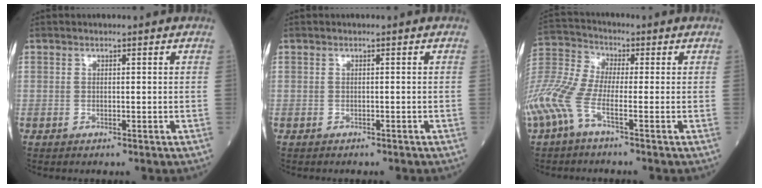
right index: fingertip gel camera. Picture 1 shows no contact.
{"total": 1.4, "force": [-1.2, 0.5, 0.5], "torque": [-0.014, -0.001, -0.013]}
{"total": 12.3, "force": [-5.3, 3.4, 10.5], "torque": [-0.263, 0.005, -0.113]}